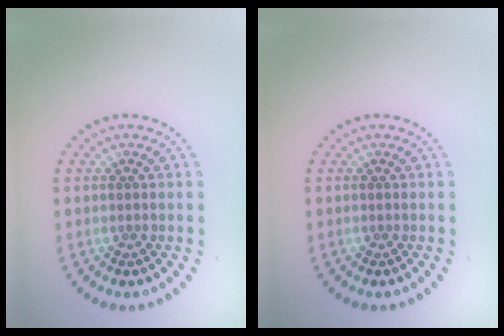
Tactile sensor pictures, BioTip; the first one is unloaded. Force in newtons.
{"total": 0.0}